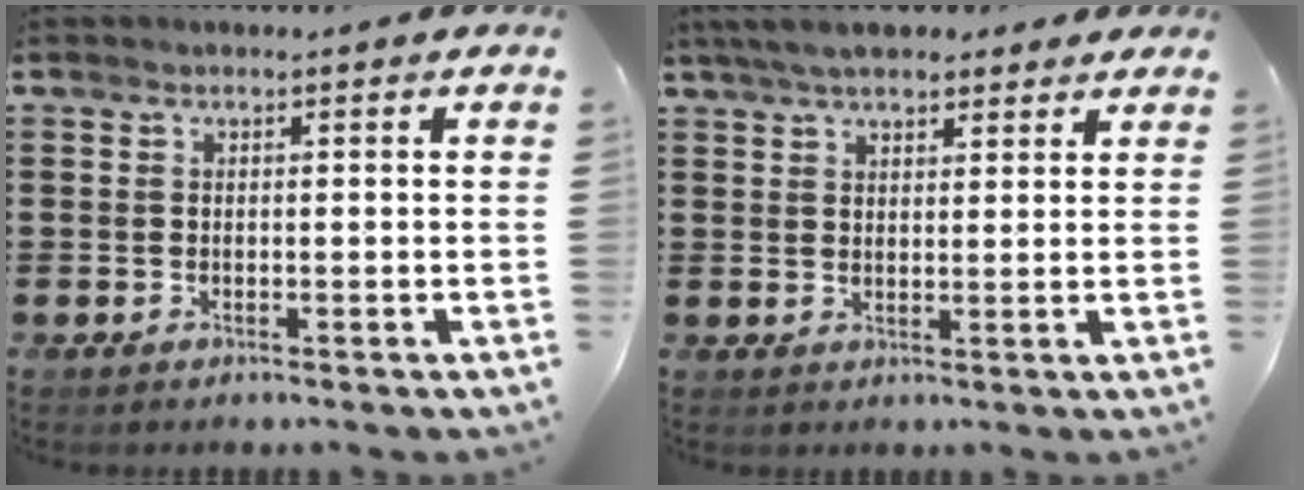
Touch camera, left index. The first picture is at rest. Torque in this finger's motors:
{"motor_torque": [-0.87, -1.27, -0.13, 0.21]}